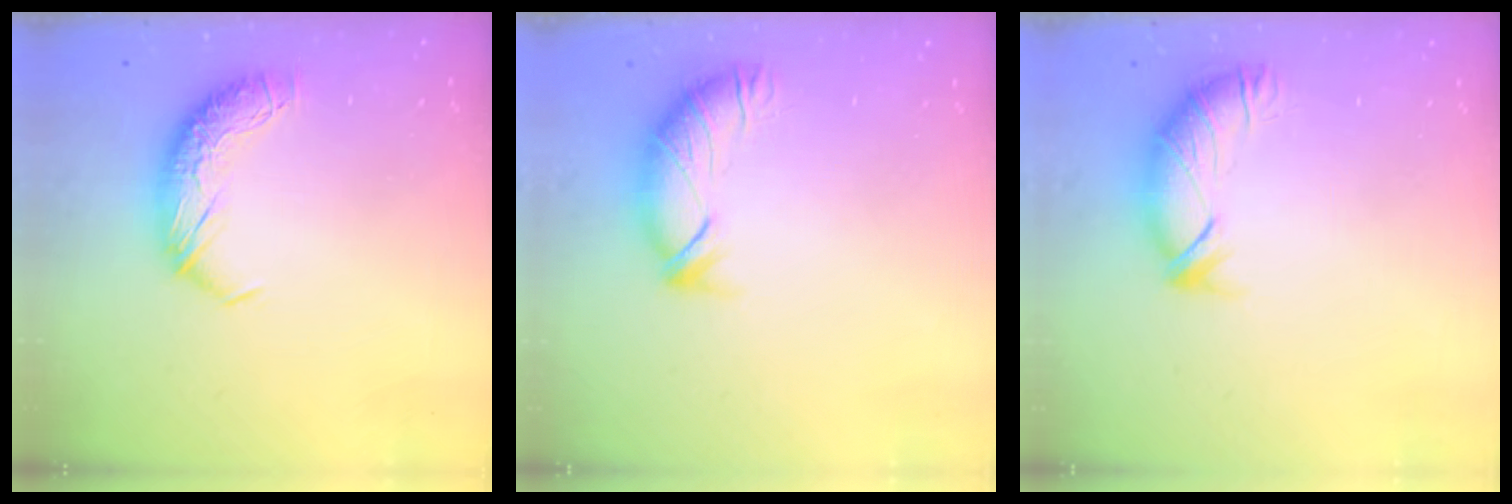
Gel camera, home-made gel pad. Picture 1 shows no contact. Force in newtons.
{"total": 3.2, "press": 3.0, "slide": 0.8}
{"total": 2.9, "press": 2.8, "slide": 0.9}